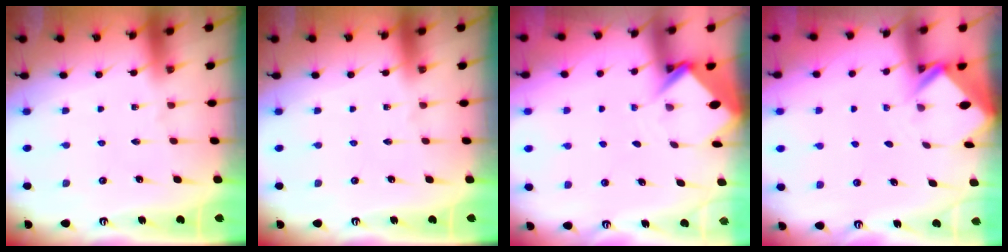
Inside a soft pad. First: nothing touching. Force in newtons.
{"total": 0.0}
{"total": 3.8, "press": 3.8, "slide": 0.2}
{"total": 2.4, "press": 2.4, "slide": 0.1}